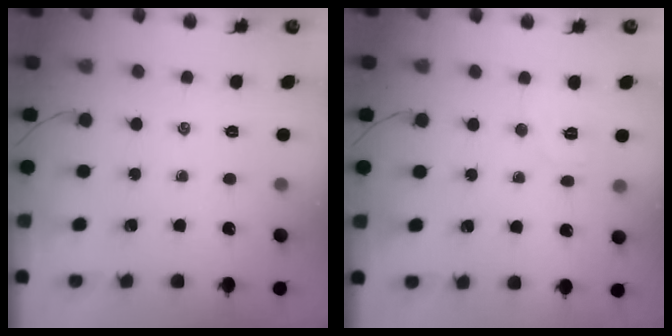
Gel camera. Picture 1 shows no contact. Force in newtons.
{"total": 4.9, "press": 4.8, "slide": 1.1}